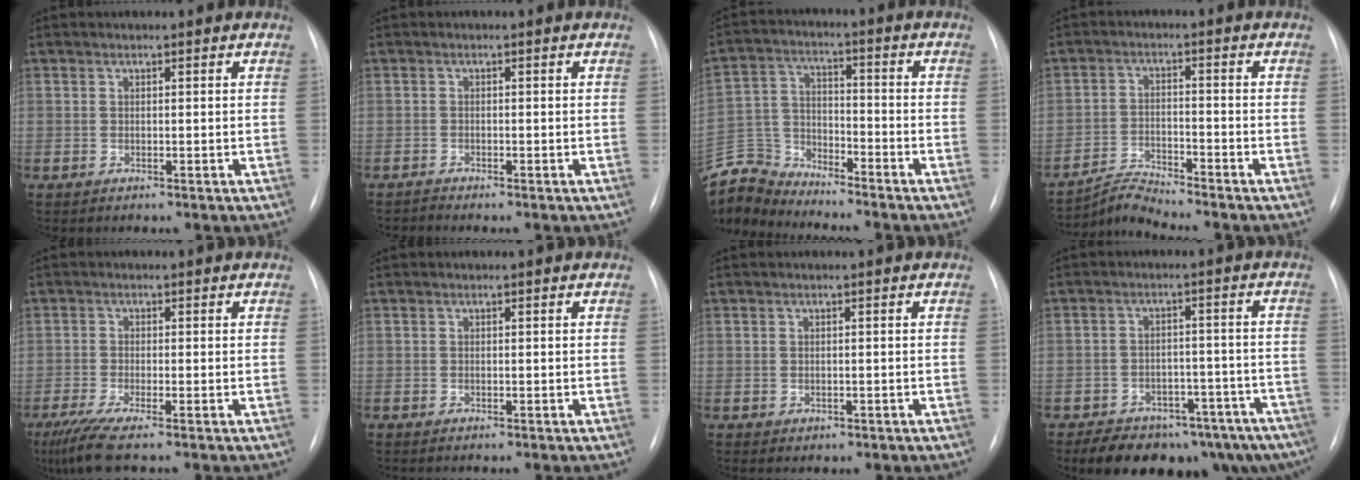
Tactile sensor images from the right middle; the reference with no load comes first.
{"total": 0.8, "force": [-0.7, -0.2, -0.2], "torque": [0.003, -0.006, -0.014]}
{"total": 9.4, "force": [-9.3, 0.9, -0.4], "torque": [0.000, 0.015, -0.186]}
{"total": 4.8, "force": [-4.5, -1.4, -0.7], "torque": [-0.001, -0.015, -0.083]}
{"total": 5.3, "force": [-3.7, 0.1, 3.8], "torque": [-0.076, -0.018, -0.070]}
{"total": 0.0}
{"total": 0.8, "force": [-0.3, 0.7, 0.3], "torque": [-0.003, 0.001, 0.001]}
{"total": 18.2, "force": [-14.1, 7.7, 8.6], "torque": [-0.083, 0.019, -0.173]}